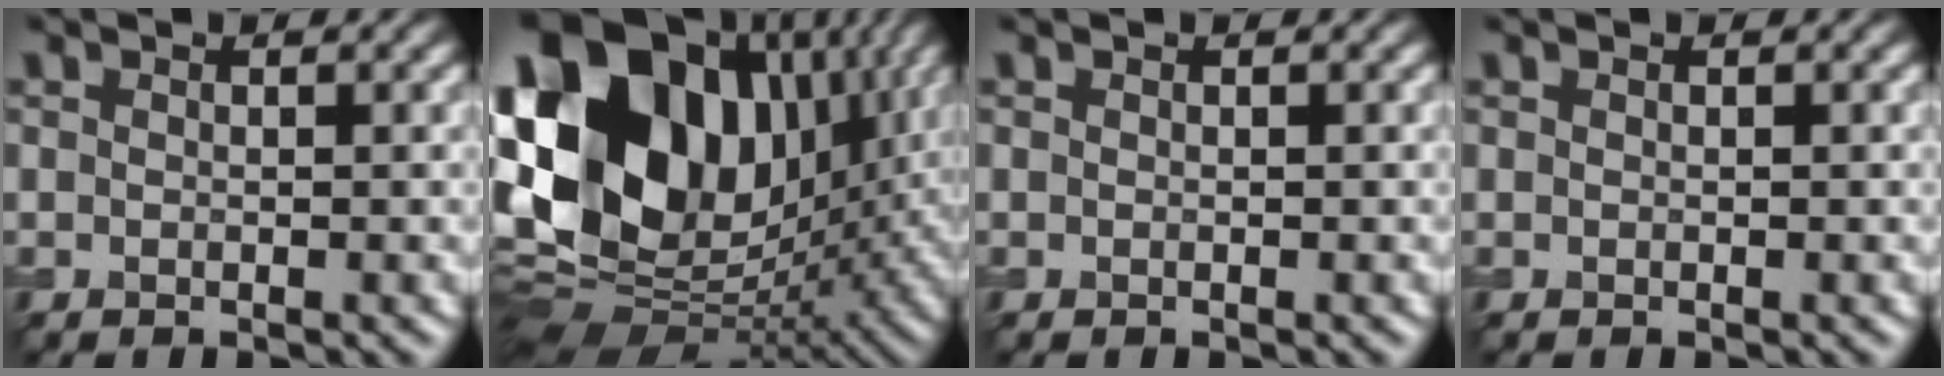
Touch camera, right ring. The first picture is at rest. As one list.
[{"total": 20.0, "force": [5.1, 14.2, 13.2], "torque": [-0.276, 0.021, 0.093]}, {"total": 0.0}, {"total": 0.0}]